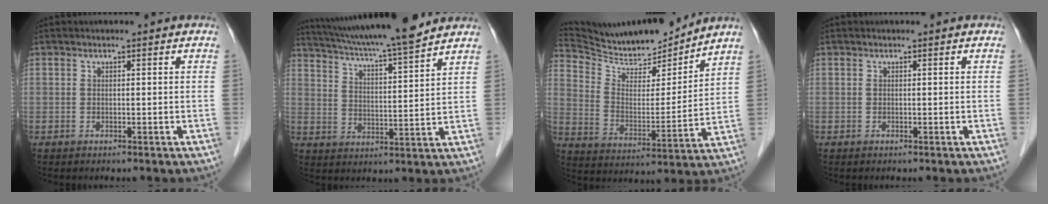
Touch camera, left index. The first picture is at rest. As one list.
[{"total": 16.5, "force": [14.7, -0.1, 7.5], "torque": [-0.133, 0.010, 0.227]}, {"total": 14.5, "force": [14.1, 1.0, 3.3], "torque": [-0.072, -0.009, 0.246]}, {"total": 0.0}]